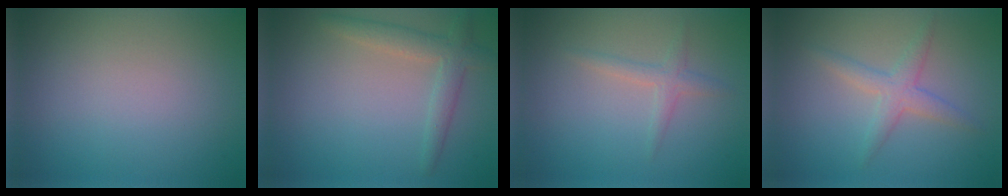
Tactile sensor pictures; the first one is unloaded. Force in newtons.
{"total": 2.7, "press": 2.7, "slide": 0.1}
{"total": 1.5, "press": 1.5, "slide": 0.0}
{"total": 2.4, "press": 2.4, "slide": 0.1}